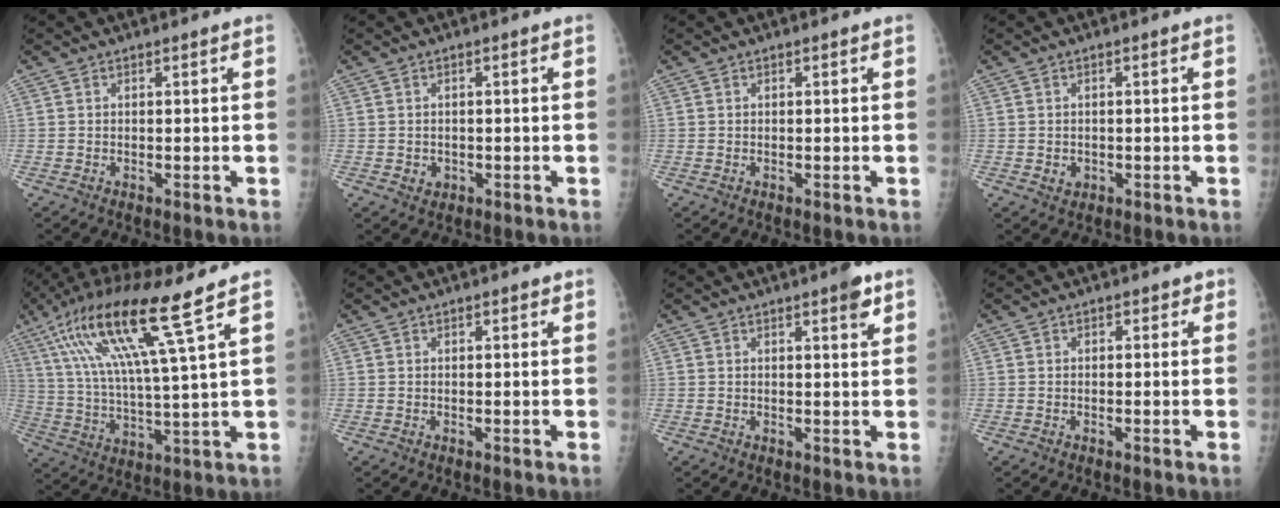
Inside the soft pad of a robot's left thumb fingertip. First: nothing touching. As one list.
[{"total": 1.9, "force": [-0.5, 1.7, 0.7], "torque": [-0.003, 0.002, 0.000]}, {"total": 0.0}, {"total": 1.8, "force": [-0.5, 1.6, 0.7], "torque": [-0.004, 0.002, 0.001]}, {"total": 17.4, "force": [9.4, 0.6, 14.7], "torque": [-0.294, -0.024, 0.173]}, {"total": 0.9, "force": [0.5, 0.4, 0.6], "torque": [-0.005, 0.000, 0.006]}, {"total": 3.2, "force": [1.9, 0.7, 2.5], "torque": [-0.028, -0.009, 0.022]}, {"total": 1.4, "force": [0.4, 1.1, 0.8], "torque": [0.007, 0.004, -0.003]}]